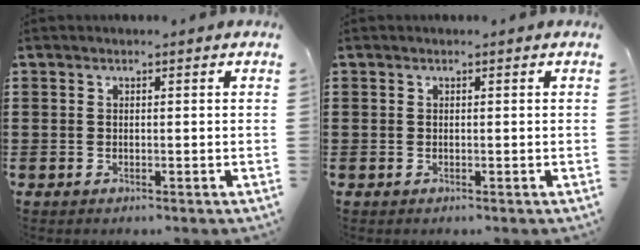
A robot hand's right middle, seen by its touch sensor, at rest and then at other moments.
{"total": 0.0}